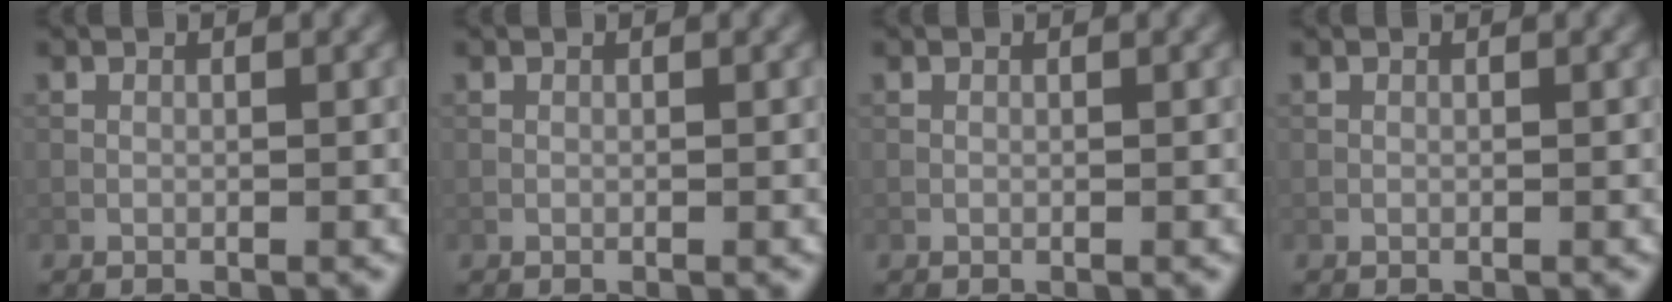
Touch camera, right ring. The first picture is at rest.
{"total": 0.0}
{"total": 0.0}
{"total": 0.0}